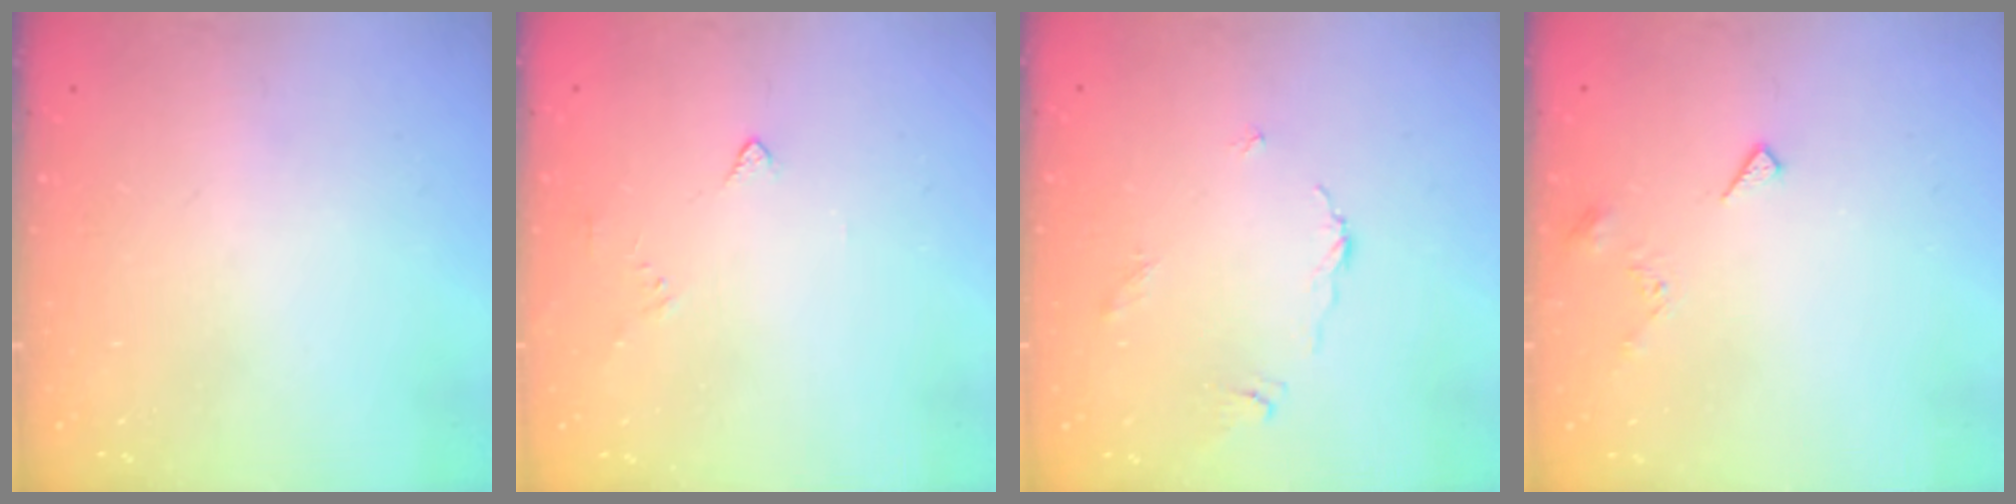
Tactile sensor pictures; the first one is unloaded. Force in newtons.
{"total": 4.0, "press": 3.9, "slide": 0.6}
{"total": 2.2, "press": 2.2, "slide": 0.4}
{"total": 3.4, "press": 3.4, "slide": 0.4}